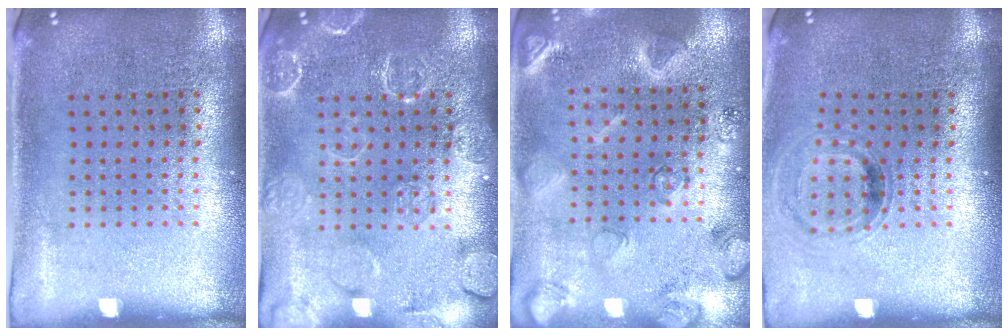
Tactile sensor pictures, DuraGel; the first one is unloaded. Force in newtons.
{"total": 4.0, "press": 3.9, "slide": 0.6}
{"total": 2.3, "press": 2.3, "slide": 0.1}
{"total": 0.9, "press": 0.9, "slide": 0.1}